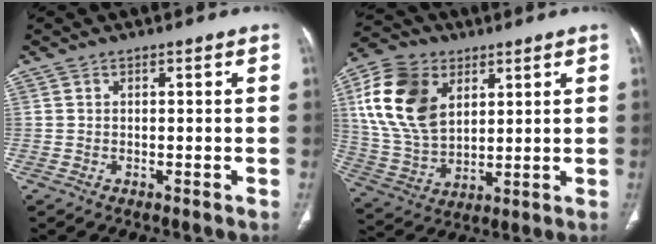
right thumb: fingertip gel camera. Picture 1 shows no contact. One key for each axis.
{"total": 17.3, "fx": 5.9, "fy": 11.7, "fz": 11.3, "tx": -0.208, "ty": -0.011, "tz": 0.118}